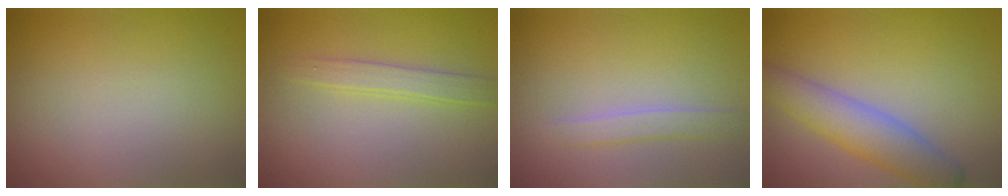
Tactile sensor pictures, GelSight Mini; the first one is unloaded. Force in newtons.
{"total": 2.0, "press": 2.0, "slide": 0.1}
{"total": 1.5, "press": 1.5, "slide": 0.1}
{"total": 4.4, "press": 4.4, "slide": 0.4}